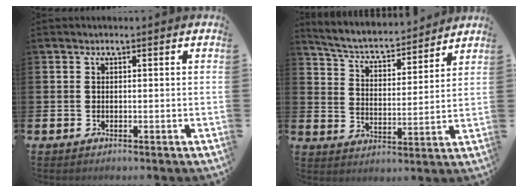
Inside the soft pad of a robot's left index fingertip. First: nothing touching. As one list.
[{"total": 5.1, "force": [4.7, 1.1, 1.4], "torque": [-0.061, -0.041, 0.075]}]